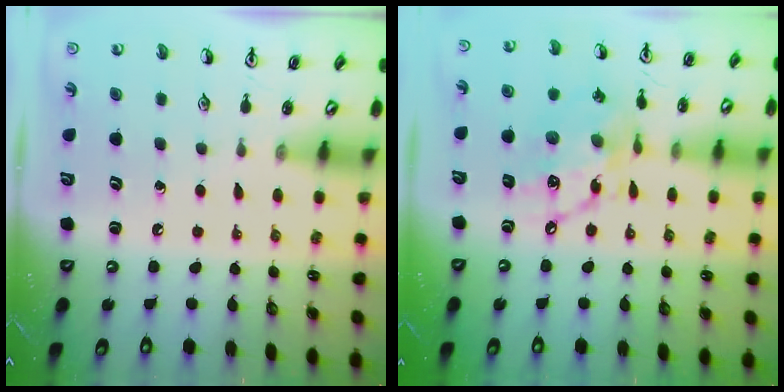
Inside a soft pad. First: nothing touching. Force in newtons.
{"total": 14.6, "press": 14.5, "slide": 0.9}